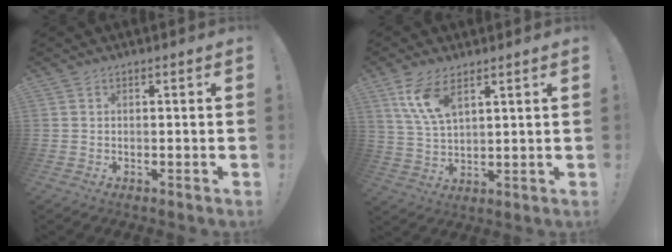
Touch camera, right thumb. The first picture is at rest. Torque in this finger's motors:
{"motor_torque": [-0.10, 0.72, 0.44, -0.26, 0.18]}